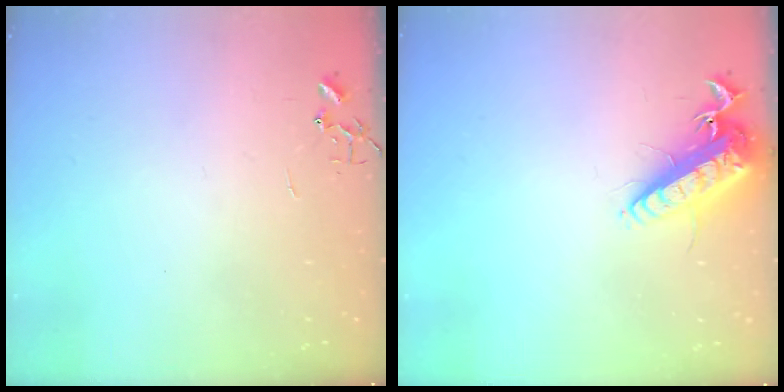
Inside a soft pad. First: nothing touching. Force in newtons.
{"total": 15.9, "press": 15.5, "slide": 3.3}